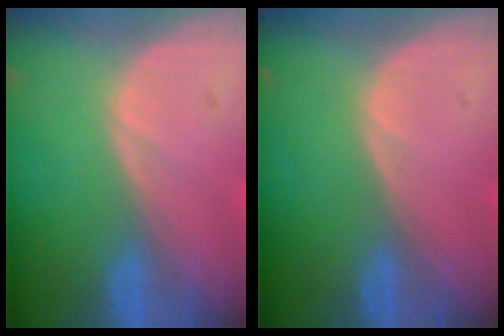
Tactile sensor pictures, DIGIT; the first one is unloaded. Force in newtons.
{"total": 0.0}